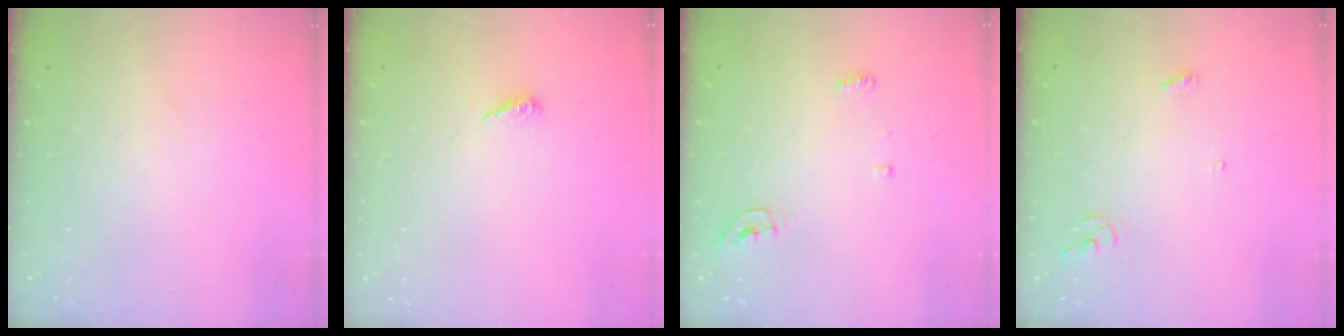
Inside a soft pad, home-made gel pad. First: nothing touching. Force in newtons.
{"total": 2.9, "press": 2.9, "slide": 0.3}
{"total": 4.5, "press": 4.2, "slide": 1.5}
{"total": 3.7, "press": 3.7, "slide": 0.1}